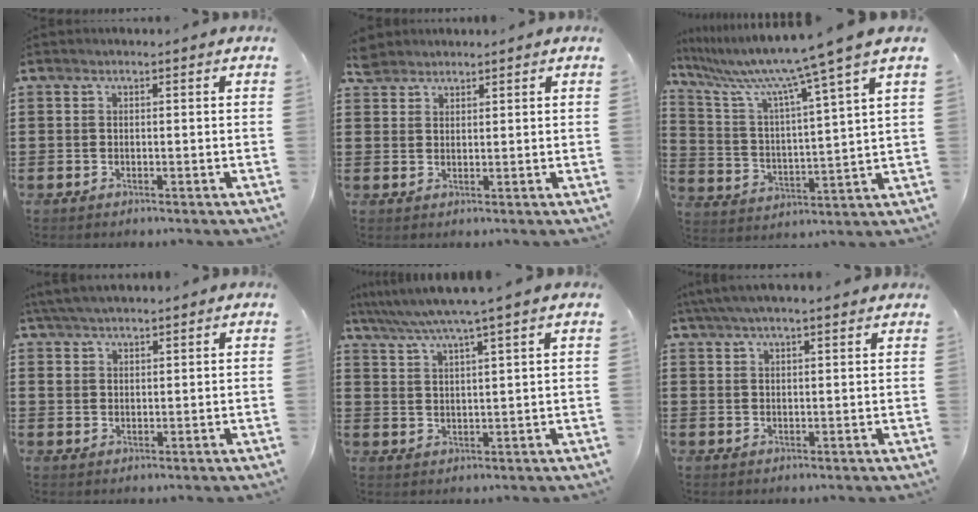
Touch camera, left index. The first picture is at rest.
{"total": 2.7, "force": [2.4, 1.2, 0.3], "torque": [-0.013, 0.006, 0.048]}
{"total": 9.9, "force": [7.9, -1.2, 5.7], "torque": [-0.145, -0.053, 0.120]}
{"total": 3.8, "force": [3.3, 1.3, 1.4], "torque": [-0.036, 0.001, 0.062]}
{"total": 5.4, "force": [4.4, -0.9, 3.0], "torque": [-0.071, -0.021, 0.074]}
{"total": 3.9, "force": [3.2, 0.4, 2.2], "torque": [-0.050, 0.001, 0.059]}